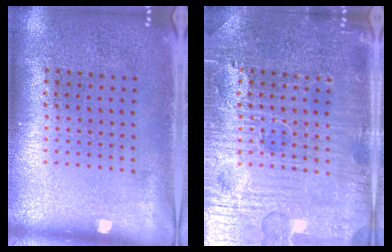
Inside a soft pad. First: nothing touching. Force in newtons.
{"total": 5.0, "press": 4.9, "slide": 1.1}